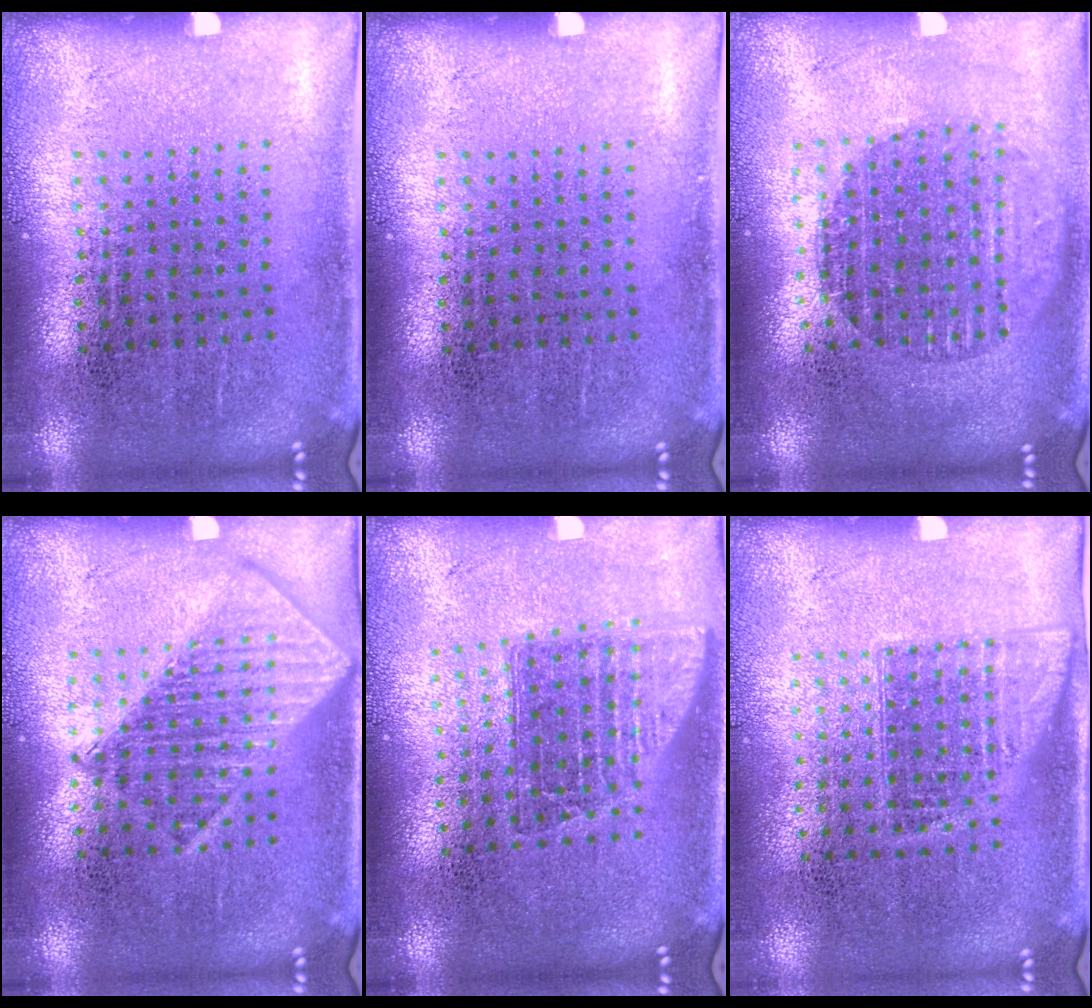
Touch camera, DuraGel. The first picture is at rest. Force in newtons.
{"total": 0.0}
{"total": 1.8, "press": 1.5, "slide": 0.9}
{"total": 1.6, "press": 1.6, "slide": 0.2}
{"total": 1.5, "press": 1.2, "slide": 0.9}
{"total": 1.0, "press": 0.9, "slide": 0.6}